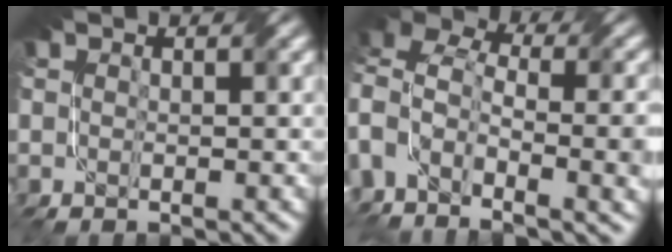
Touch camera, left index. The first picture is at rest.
{"total": 13.5, "force": [-2.4, 8.3, 10.4], "torque": [-0.205, -0.006, -0.004]}